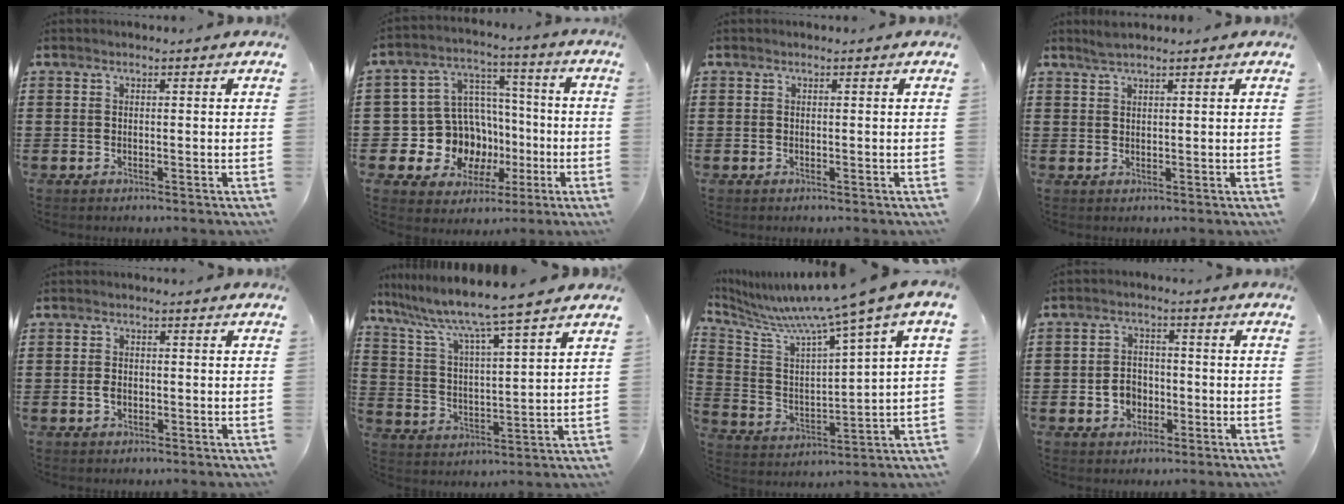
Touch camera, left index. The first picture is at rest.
{"total": 11.9, "force": [-2.7, 11.0, 3.6], "torque": [-0.111, 0.003, -0.030]}
{"total": 0.0}
{"total": 1.8, "force": [1.5, 0.1, 0.9], "torque": [-0.020, 0.001, 0.028]}
{"total": 1.6, "force": [-0.4, 1.1, 1.1], "torque": [-0.032, 0.001, -0.010]}
{"total": 7.3, "force": [6.5, -0.8, 3.4], "torque": [-0.093, -0.048, 0.102]}
{"total": 8.0, "force": [6.2, -0.3, 5.0], "torque": [-0.127, -0.049, 0.094]}
{"total": 3.8, "force": [-1.3, 3.1, 1.8], "torque": [-0.040, 0.004, -0.026]}